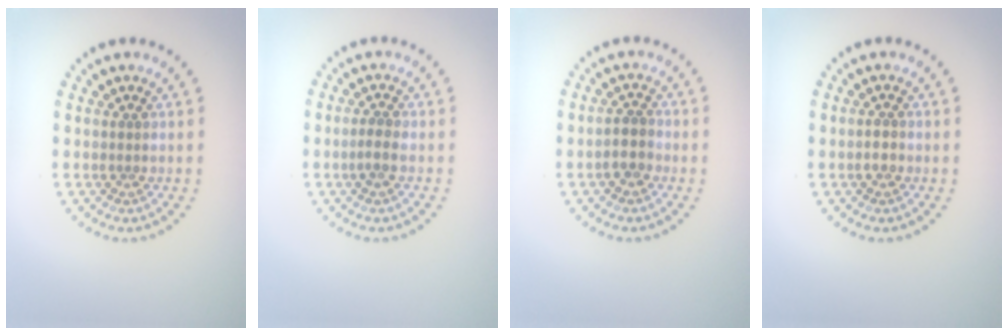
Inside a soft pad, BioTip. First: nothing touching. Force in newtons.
{"total": 0.8, "press": 0.6, "slide": 0.6}
{"total": 2.0, "press": 1.8, "slide": 0.8}
{"total": 1.1, "press": 1.1, "slide": 0.4}